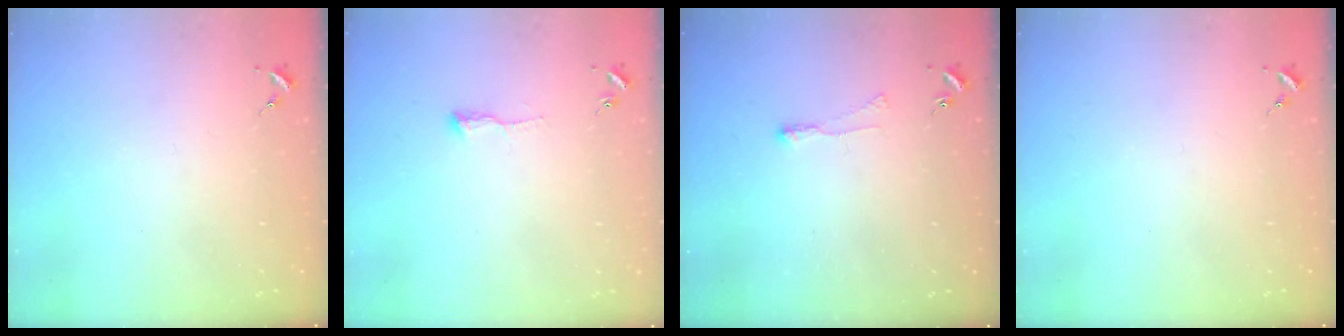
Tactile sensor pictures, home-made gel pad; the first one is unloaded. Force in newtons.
{"total": 4.8, "press": 4.7, "slide": 0.9}
{"total": 3.2, "press": 3.1, "slide": 0.6}
{"total": 0.0}